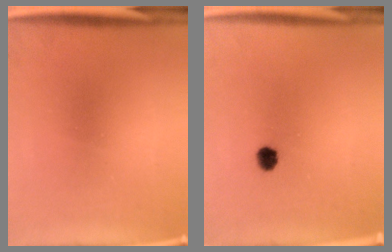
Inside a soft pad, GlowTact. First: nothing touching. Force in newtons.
{"total": 2.7}